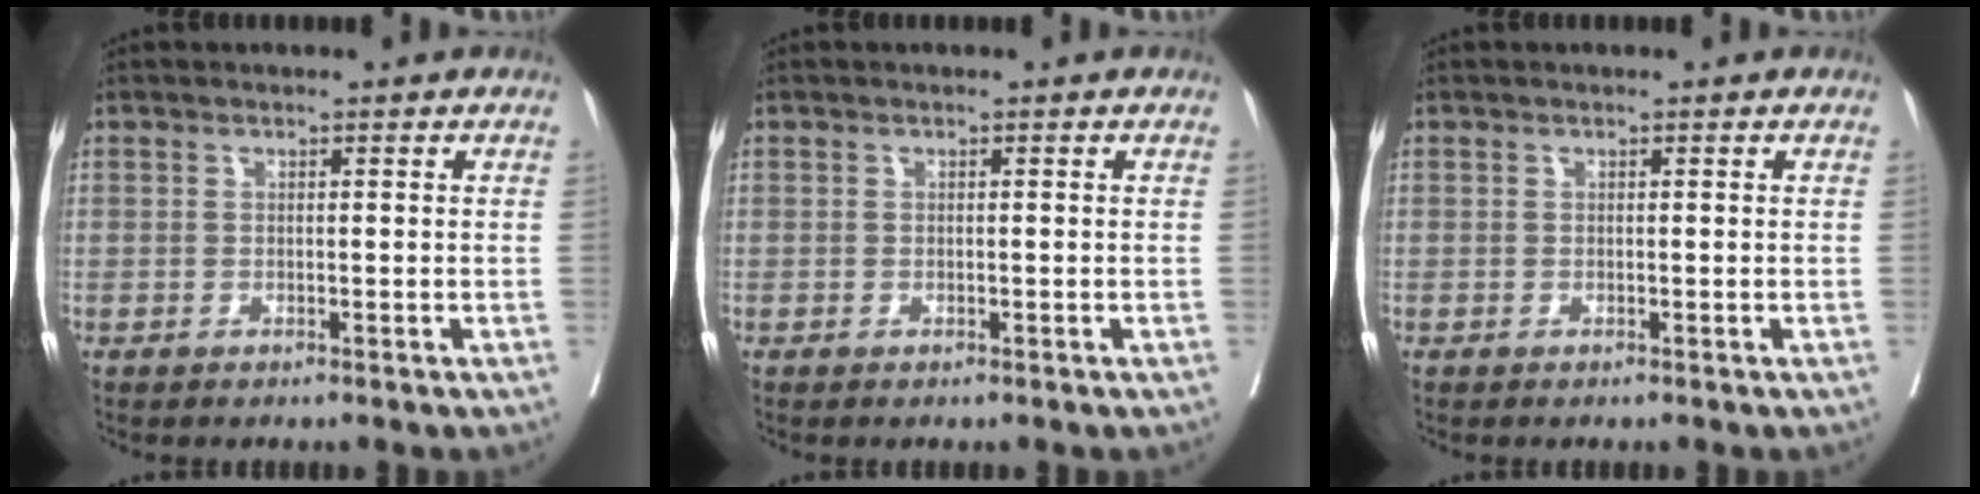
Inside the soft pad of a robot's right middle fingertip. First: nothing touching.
{"total": 0.0}
{"total": 0.0}